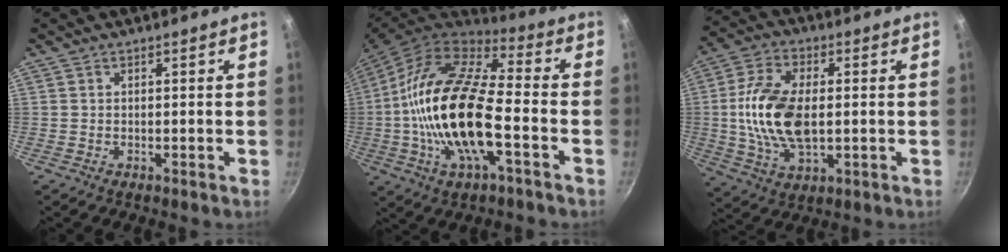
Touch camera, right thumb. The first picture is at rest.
{"total": 22.1, "force": [-3.8, 8.8, 20.0], "torque": [-0.380, 0.027, -0.089]}
{"total": 14.6, "force": [0.1, 8.0, 12.2], "torque": [-0.234, 0.013, -0.001]}